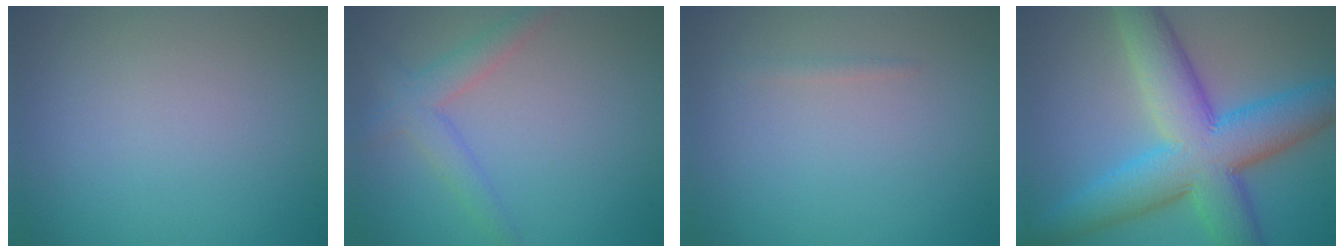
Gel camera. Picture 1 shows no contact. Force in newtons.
{"total": 3.0, "press": 3.0, "slide": 0.1}
{"total": 0.6, "press": 0.6, "slide": 0.0}
{"total": 11.3, "press": 11.3, "slide": 0.2}